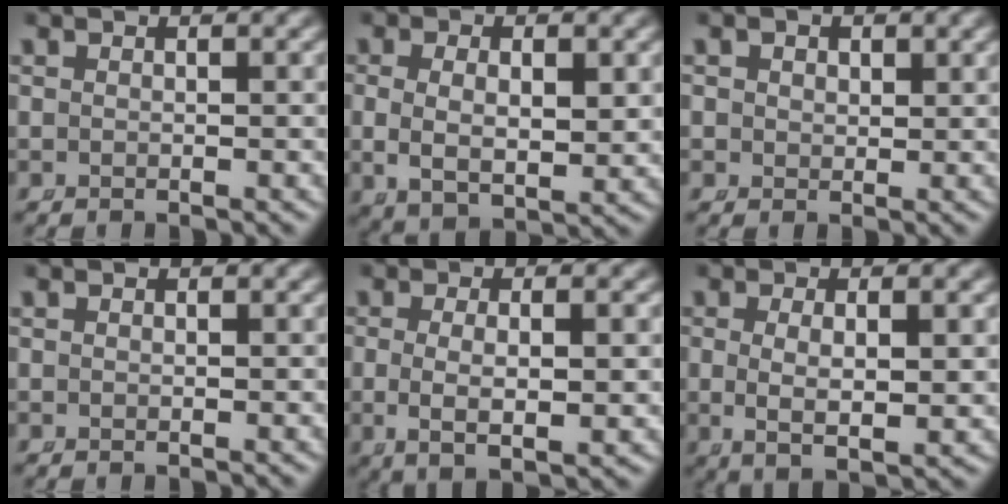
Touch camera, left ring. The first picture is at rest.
{"total": 5.0, "force": [0.1, 3.1, 4.0], "torque": [-0.081, -0.020, 0.016]}
{"total": 2.1, "force": [0.9, 1.8, 0.7], "torque": [-0.015, -0.008, 0.021]}
{"total": 0.0}
{"total": 4.6, "force": [-0.4, 1.6, 4.3], "torque": [-0.082, -0.014, 0.007]}
{"total": 4.5, "force": [0.1, 1.8, 4.1], "torque": [-0.078, -0.016, 0.016]}